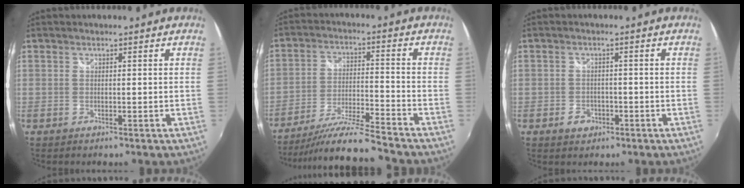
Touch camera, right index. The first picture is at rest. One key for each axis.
{"total": 12.1, "fx": -11.3, "fy": -1.5, "fz": 4.2, "tx": -0.093, "ty": -0.013, "tz": -0.201}
{"total": 3.0, "fx": -1.6, "fy": 2.5, "fz": 0.9, "tx": -0.020, "ty": 0.002, "tz": -0.023}